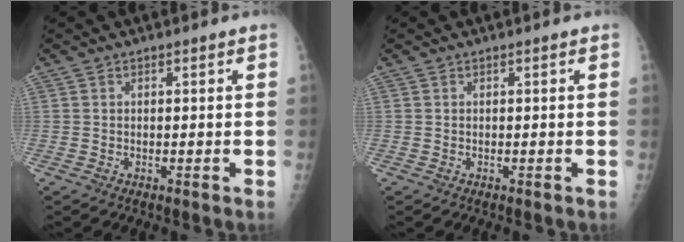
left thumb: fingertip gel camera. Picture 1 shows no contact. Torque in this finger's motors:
{"motor_torque": [0.08, -0.02, 0.05, 0.00, 0.00]}